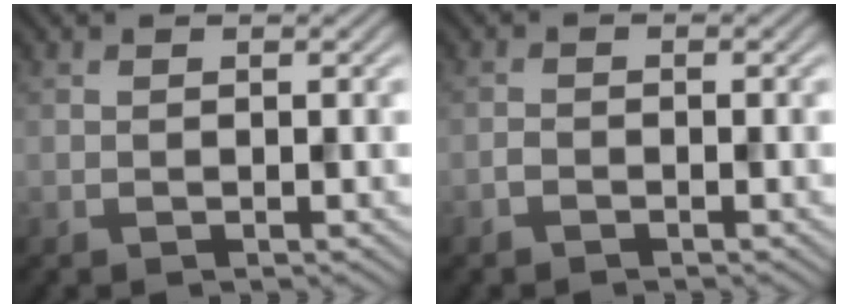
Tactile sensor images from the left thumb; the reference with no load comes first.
{"total": 1.0, "force": [-0.8, 0.4, 0.4], "torque": [-0.007, 0.003, -0.017]}